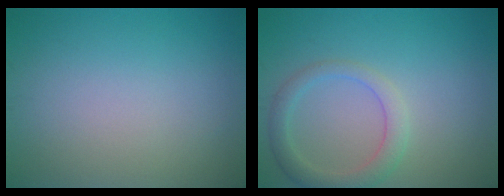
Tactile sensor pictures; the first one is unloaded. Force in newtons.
{"total": 3.0, "press": 2.9, "slide": 0.3}